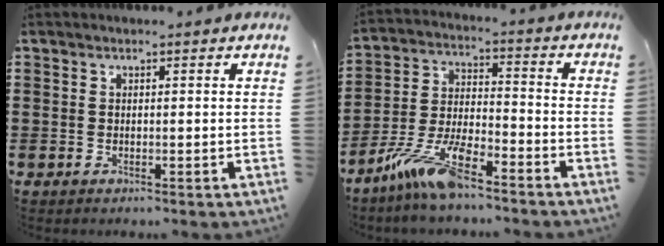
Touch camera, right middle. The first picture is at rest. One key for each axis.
{"total": 10.1, "fx": -7.6, "fy": 2.0, "fz": 6.3, "tx": -0.140, "ty": 0.003, "tz": -0.151}